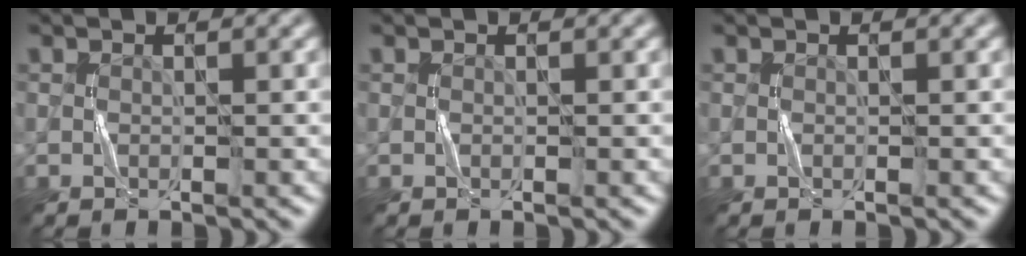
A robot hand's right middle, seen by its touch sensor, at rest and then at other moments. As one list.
[{"total": 0.0}, {"total": 0.0}]